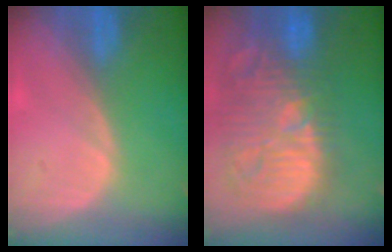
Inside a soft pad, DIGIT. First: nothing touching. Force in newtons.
{"total": 15.2, "press": 13.2, "slide": 7.4}